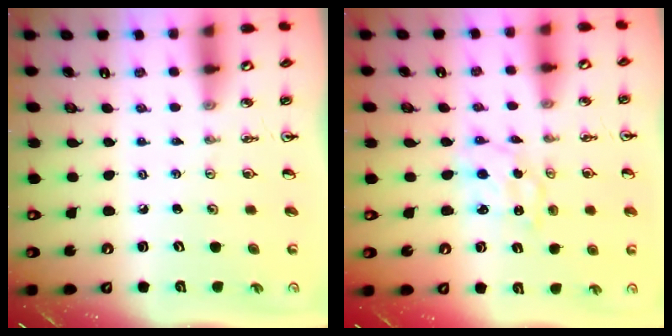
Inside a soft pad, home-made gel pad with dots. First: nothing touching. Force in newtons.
{"total": 1.4, "press": 1.4, "slide": 0.0}